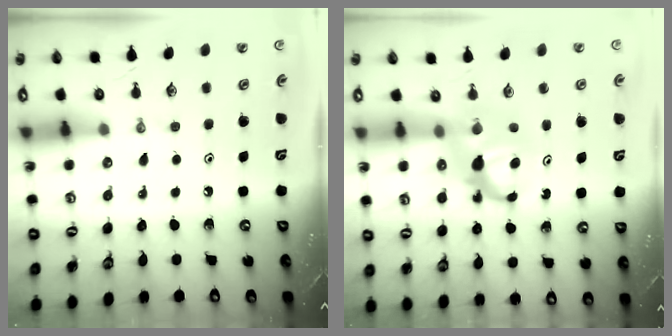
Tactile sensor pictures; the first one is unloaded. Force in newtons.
{"total": 7.3, "press": 7.3, "slide": 0.6}